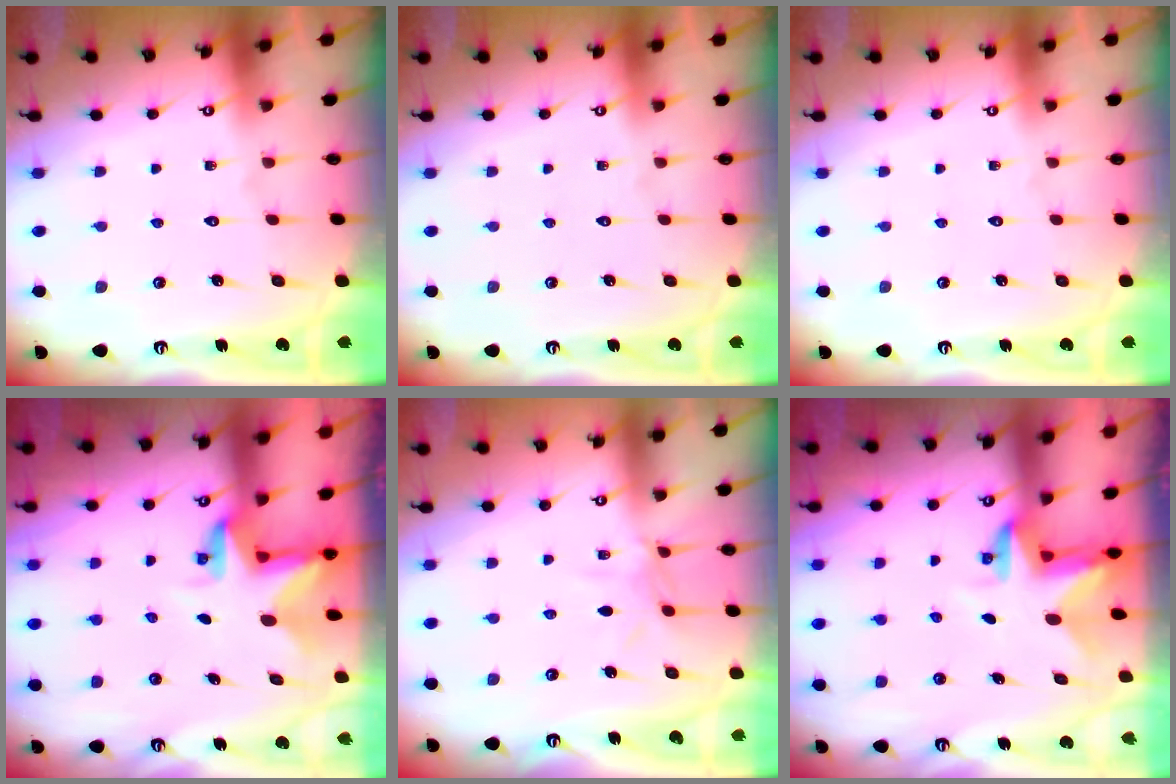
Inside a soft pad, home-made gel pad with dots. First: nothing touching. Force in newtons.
{"total": 0.0}
{"total": 0.0}
{"total": 3.5, "press": 3.5, "slide": 0.2}
{"total": 5.7, "press": 5.7, "slide": 0.5}
{"total": 3.0, "press": 3.0, "slide": 0.4}